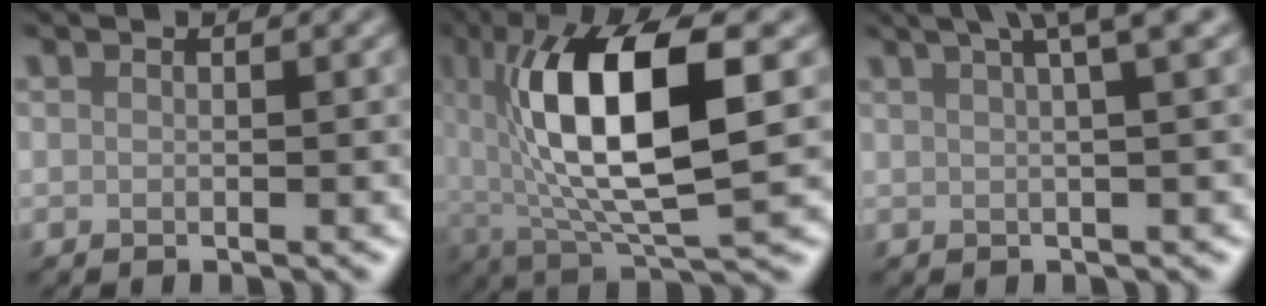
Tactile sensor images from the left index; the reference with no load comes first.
{"total": 11.8, "force": [2.0, 3.8, 11.0], "torque": [-0.190, 0.002, 0.039]}
{"total": 5.9, "force": [3.3, 1.5, 4.7], "torque": [-0.043, 0.028, 0.026]}